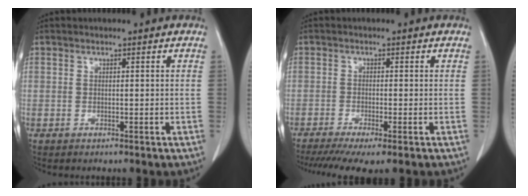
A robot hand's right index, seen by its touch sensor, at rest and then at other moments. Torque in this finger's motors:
{"motor_torque": [1.09, -1.05, 0.44, 0.12]}